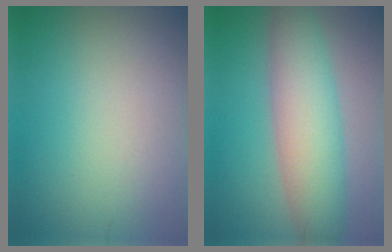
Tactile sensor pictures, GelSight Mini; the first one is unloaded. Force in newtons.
{"total": 6.9, "press": 6.9, "slide": 0.3}